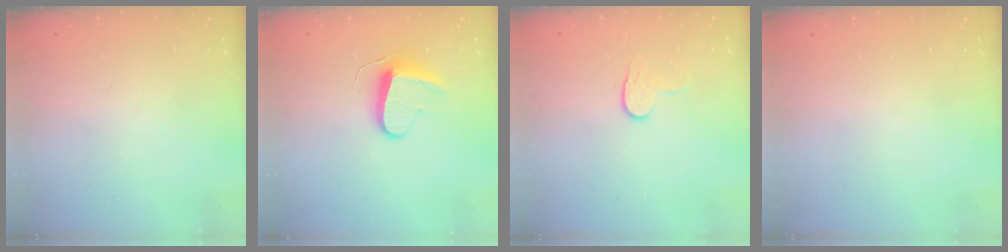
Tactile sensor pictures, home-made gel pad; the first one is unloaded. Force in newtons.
{"total": 8.7, "press": 8.7, "slide": 0.5}
{"total": 5.3, "press": 5.3, "slide": 0.5}
{"total": 0.0}